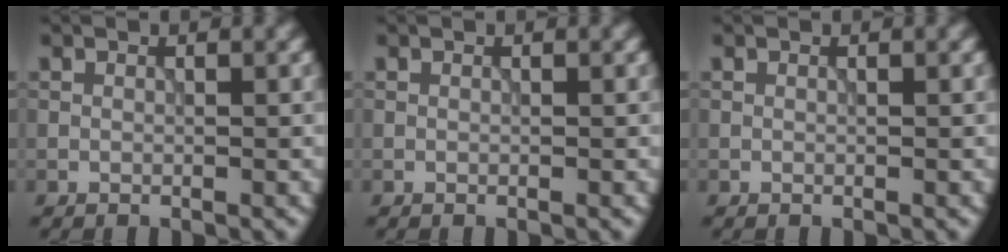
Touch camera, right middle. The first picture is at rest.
{"total": 0.0}
{"total": 0.0}